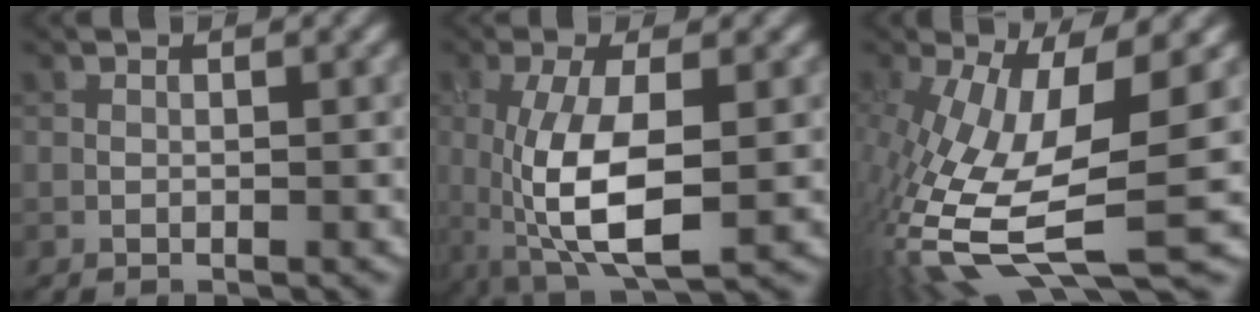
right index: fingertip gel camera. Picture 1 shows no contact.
{"total": 7.8, "force": [-0.8, 2.8, 7.2], "torque": [-0.154, -0.007, -0.012]}
{"total": 13.3, "force": [-3.6, 4.3, 12.1], "torque": [-0.258, -0.021, -0.058]}